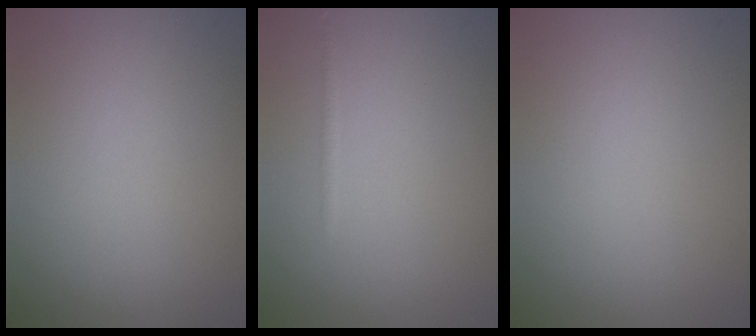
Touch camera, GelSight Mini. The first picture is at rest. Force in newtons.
{"total": 0.6, "press": 0.6, "slide": 0.0}
{"total": 0.0}